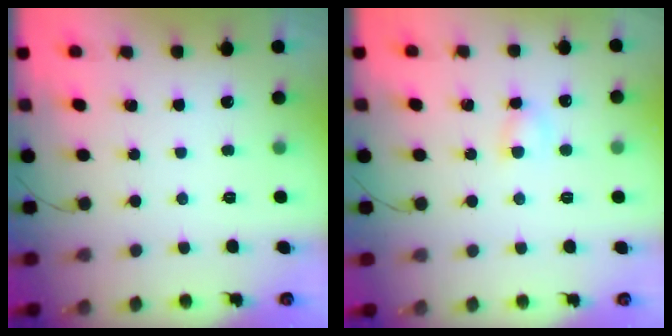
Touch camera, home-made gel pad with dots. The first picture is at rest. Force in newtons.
{"total": 3.6, "press": 3.5, "slide": 0.9}